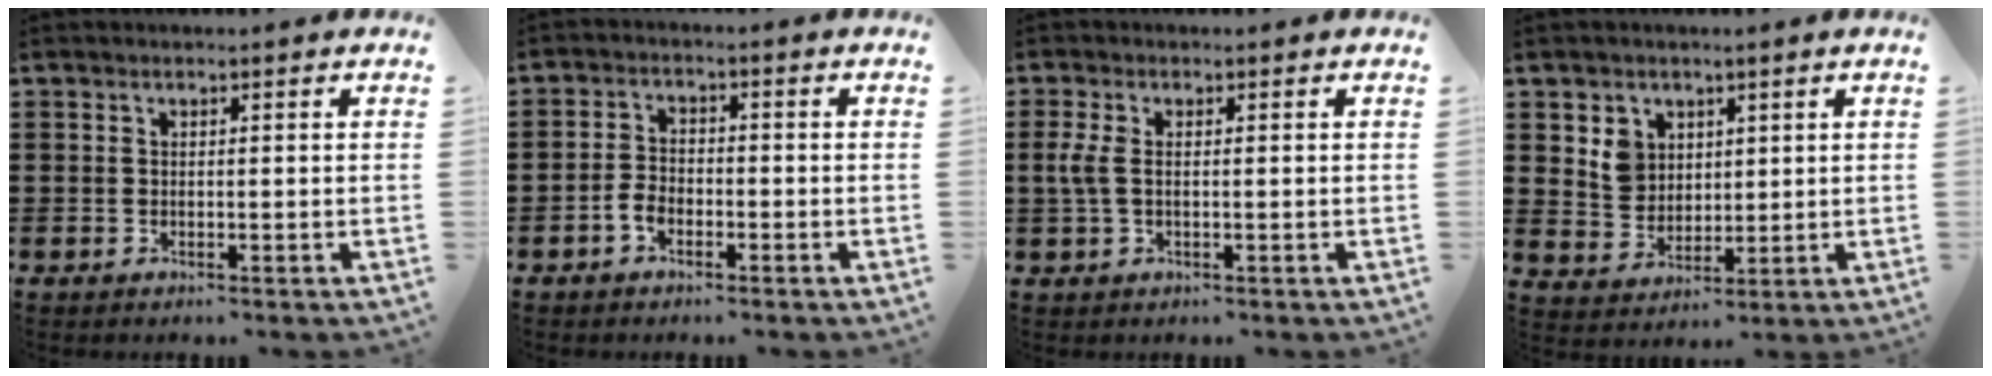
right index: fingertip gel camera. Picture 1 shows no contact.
{"total": 2.9, "force": [-1.6, 1.7, 1.7], "torque": [-0.040, 0.001, -0.033]}
{"total": 3.0, "force": [0.0, 1.3, 2.7], "torque": [-0.075, -0.004, -0.008]}
{"total": 5.0, "force": [2.2, 4.4, 0.9], "torque": [-0.032, 0.011, 0.040]}